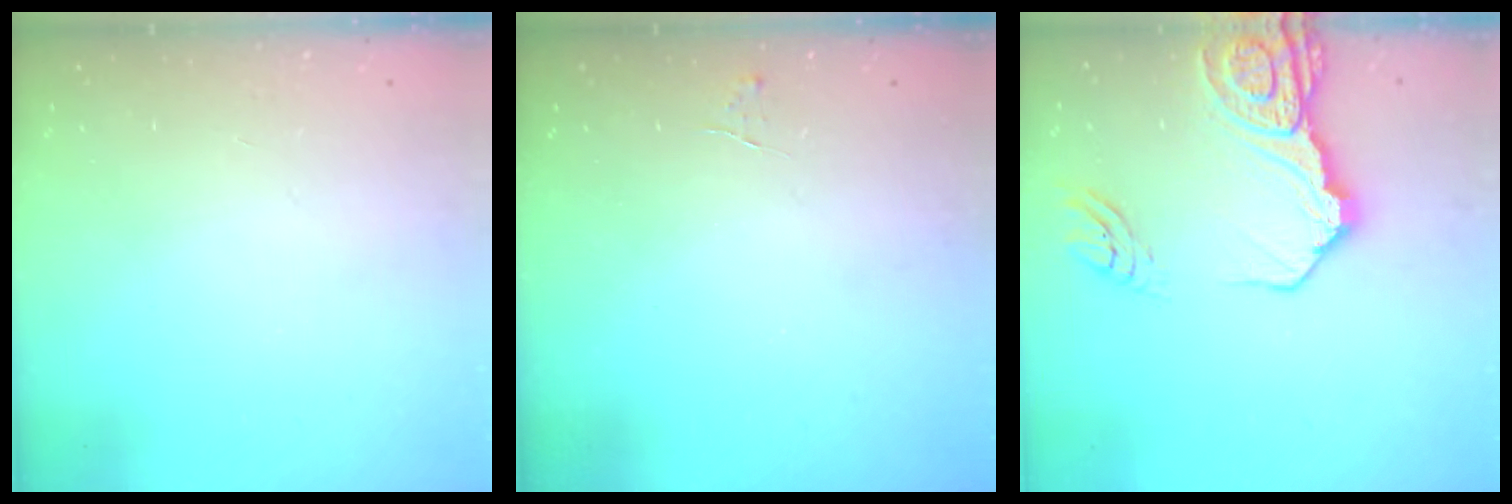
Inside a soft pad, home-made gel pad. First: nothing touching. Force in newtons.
{"total": 3.3, "press": 3.3, "slide": 0.4}
{"total": 16.7, "press": 16.6, "slide": 1.9}